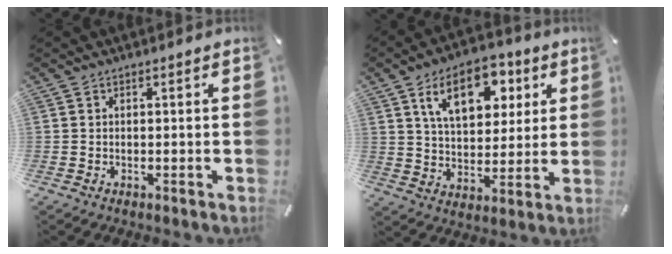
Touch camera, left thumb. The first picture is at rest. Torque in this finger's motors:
{"motor_torque": [0.60, 0.64, 1.42, -1.35, 0.23]}